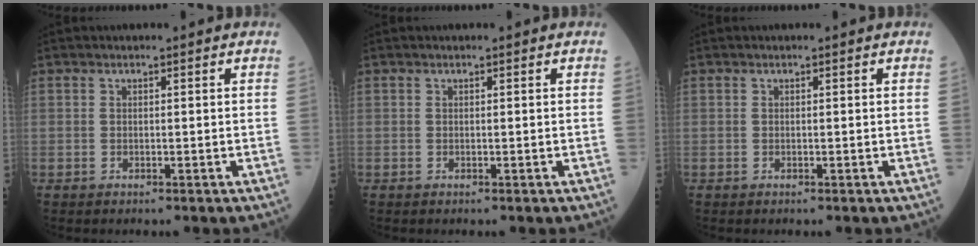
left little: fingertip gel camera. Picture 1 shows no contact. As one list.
[{"total": 0.0}, {"total": 0.0}]